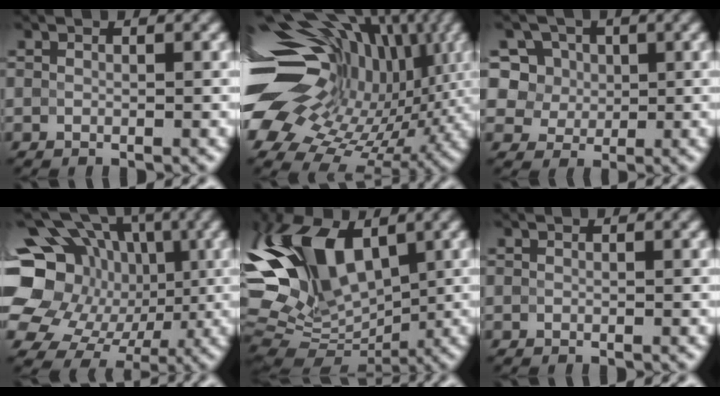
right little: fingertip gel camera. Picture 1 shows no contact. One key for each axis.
{"total": 19.9, "fx": 2.5, "fy": 12.8, "fz": 14.9, "tx": -0.271, "ty": 0.029, "tz": 0.048}
{"total": 9.7, "fx": 4.2, "fy": 7.5, "fz": 4.5, "tx": -0.096, "ty": 0.037, "tz": 0.054}
{"total": 19.6, "fx": 0.8, "fy": 17.5, "fz": 8.9, "tx": -0.183, "ty": 0.043, "tz": -0.015}
{"total": 12.8, "fx": 3.4, "fy": 7.2, "fz": 10.1, "tx": -0.224, "ty": 0.018, "tz": 0.054}
{"total": 0.0}